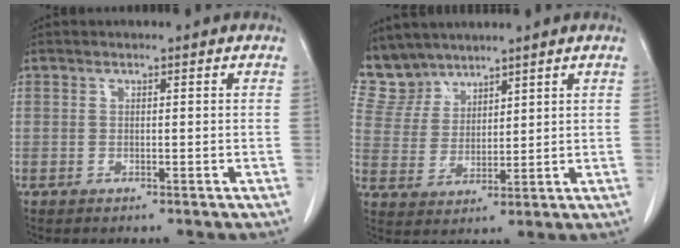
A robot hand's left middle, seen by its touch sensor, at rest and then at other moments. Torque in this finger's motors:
{"motor_torque": [0.04, -0.04, 0.01, -0.01]}